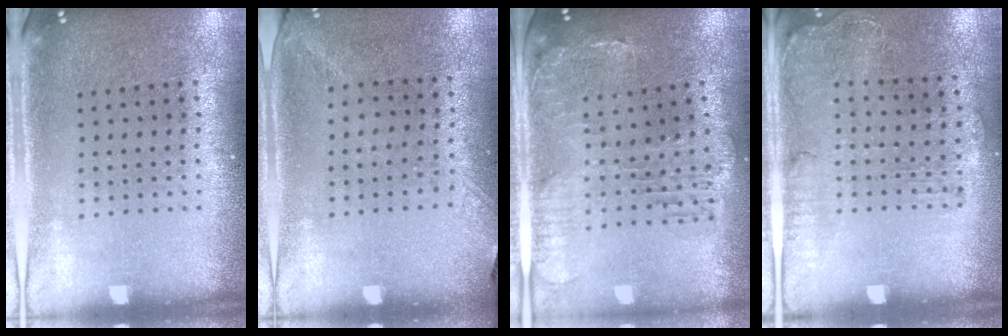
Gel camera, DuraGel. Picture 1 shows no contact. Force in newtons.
{"total": 1.3, "press": 1.0, "slide": 0.9}
{"total": 1.2, "press": 1.1, "slide": 0.4}
{"total": 1.4, "press": 1.2, "slide": 0.7}